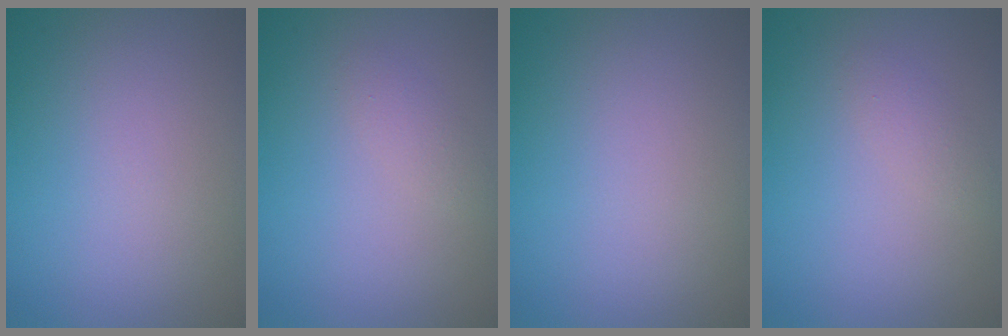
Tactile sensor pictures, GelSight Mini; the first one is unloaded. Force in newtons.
{"total": 1.1, "press": 1.1, "slide": 0.1}
{"total": 0.0}
{"total": 1.1, "press": 1.1, "slide": 0.1}